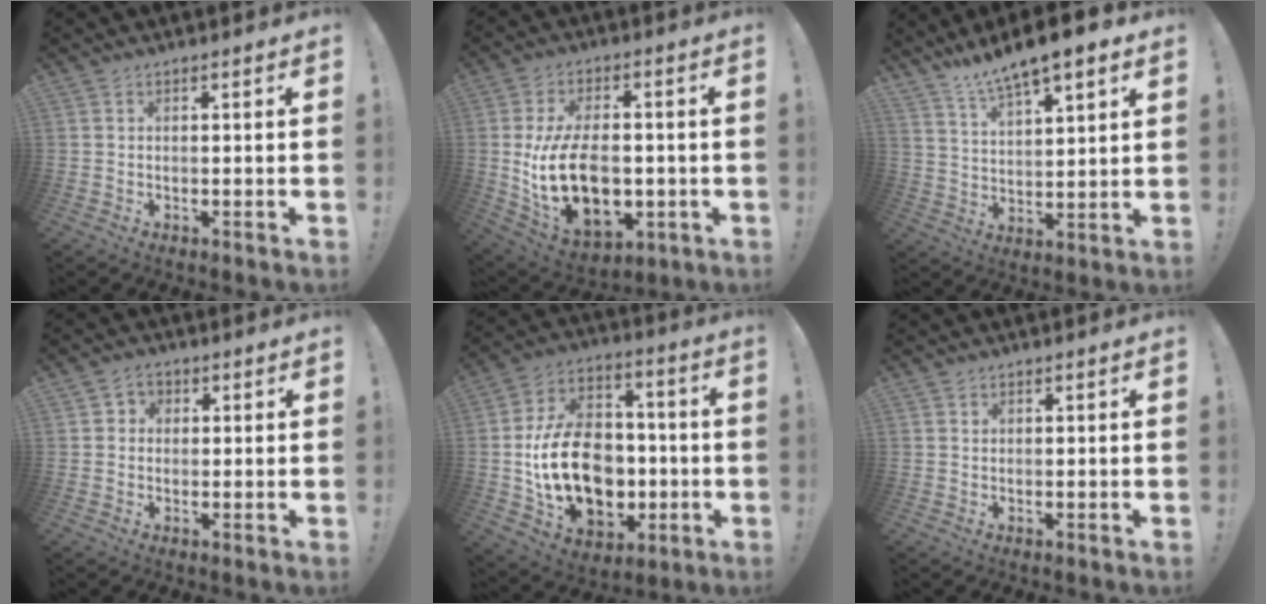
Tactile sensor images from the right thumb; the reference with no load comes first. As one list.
[{"total": 21.3, "force": [-3.2, 13.4, 16.3], "torque": [-0.288, 0.001, -0.041]}, {"total": 9.9, "force": [8.6, 1.8, 4.6], "torque": [-0.085, -0.062, 0.151]}, {"total": 3.2, "force": [0.3, 3.0, 1.1], "torque": [-0.013, 0.003, 0.005]}, {"total": 23.0, "force": [-3.3, 16.5, 15.6], "torque": [-0.290, 0.020, -0.040]}, {"total": 0.6, "force": [0.4, 0.4, 0.1], "torque": [-0.002, -0.001, 0.008]}]